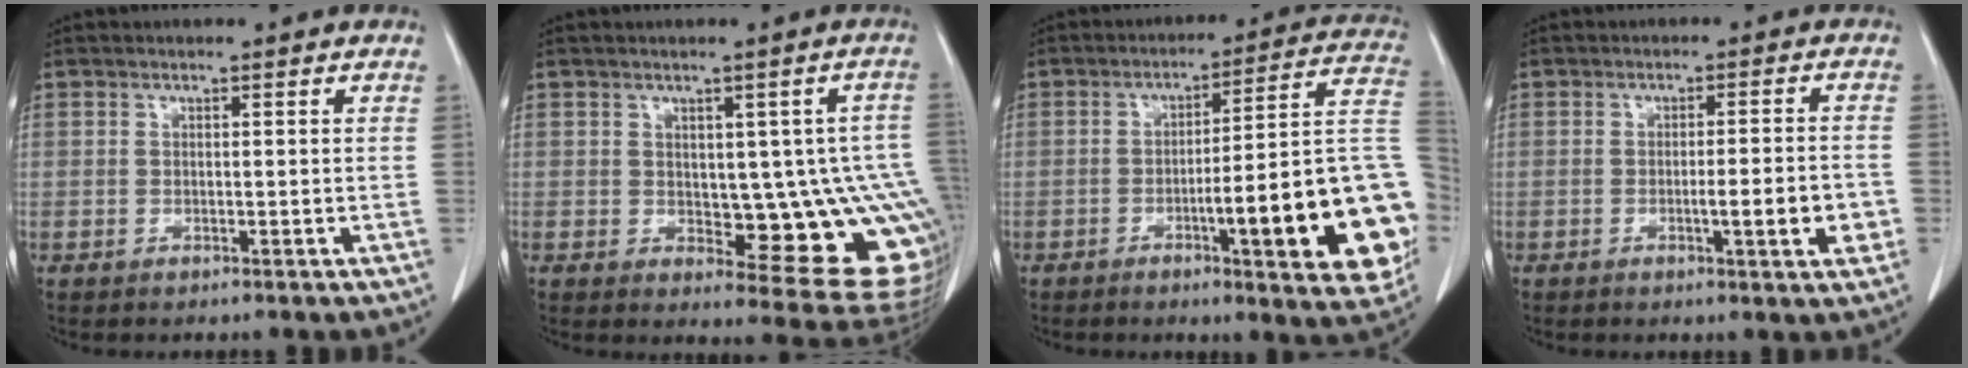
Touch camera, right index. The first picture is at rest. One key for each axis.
{"total": 14.2, "fx": -1.4, "fy": 5.0, "fz": 13.2, "tx": -0.109, "ty": 0.011, "tz": 0.000}
{"total": 20.9, "fx": -5.1, "fy": 2.4, "fz": 20.1, "tx": -0.171, "ty": 0.021, "tz": -0.060}
{"total": 6.1, "fx": -1.8, "fy": 0.5, "fz": 5.8, "tx": -0.078, "ty": -0.003, "tz": -0.022}